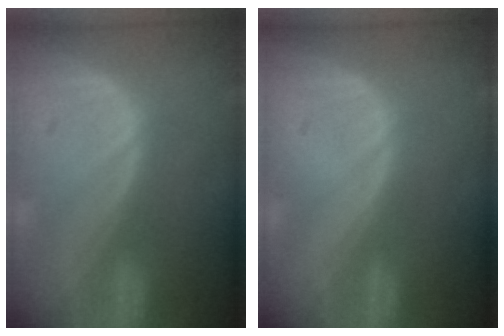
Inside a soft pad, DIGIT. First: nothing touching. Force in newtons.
{"total": 0.0}